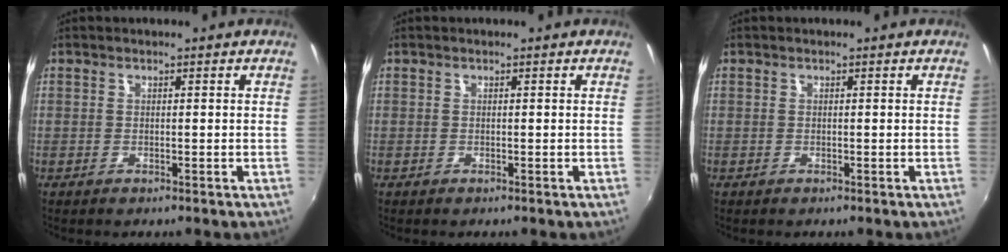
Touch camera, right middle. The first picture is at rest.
{"total": 0.0}
{"total": 0.0}